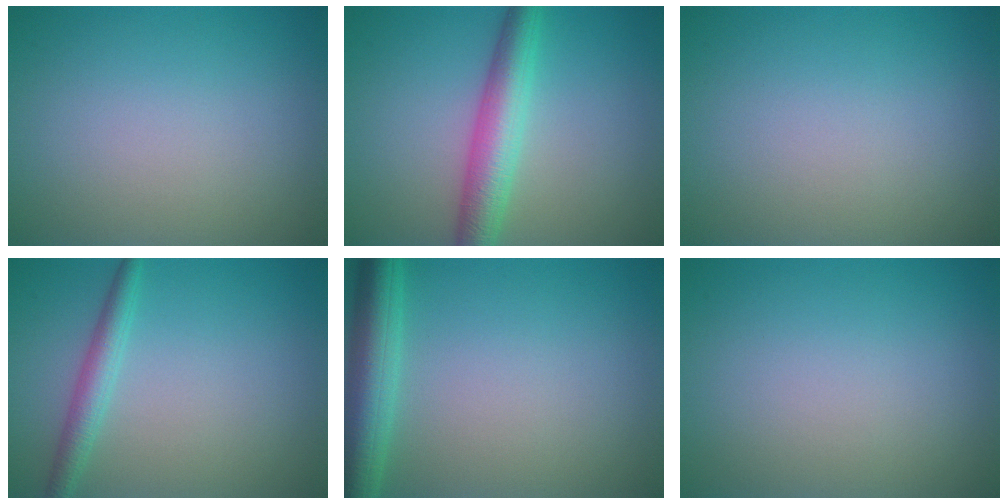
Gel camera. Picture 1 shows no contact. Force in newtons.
{"total": 4.9, "press": 4.9, "slide": 0.1}
{"total": 0.0}
{"total": 2.3, "press": 2.3, "slide": 0.1}
{"total": 5.0, "press": 5.0, "slide": 0.2}
{"total": 0.0}